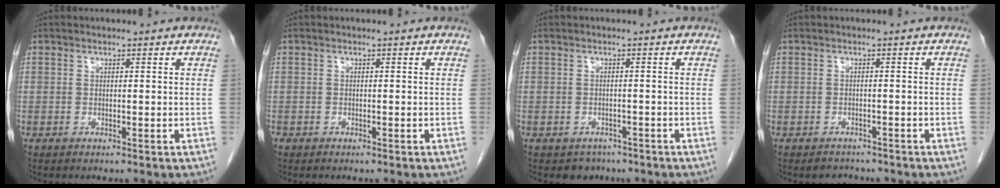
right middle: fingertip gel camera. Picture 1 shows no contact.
{"total": 0.6, "force": [-0.4, 0.5, 0.1], "torque": [-0.006, 0.003, -0.007]}
{"total": 2.5, "force": [-1.8, 1.7, 0.2], "torque": [-0.008, 0.004, -0.023]}
{"total": 2.1, "force": [-1.8, 1.0, -0.1], "torque": [-0.005, -0.001, -0.026]}